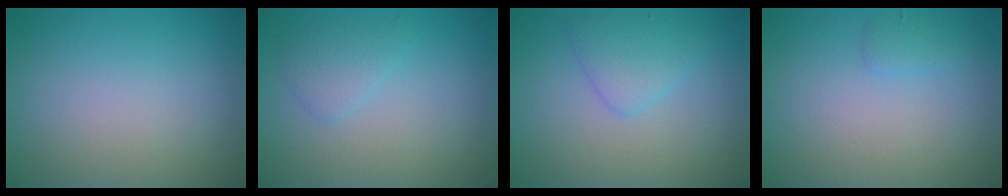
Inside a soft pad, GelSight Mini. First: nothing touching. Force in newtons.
{"total": 1.6, "press": 1.6, "slide": 0.0}
{"total": 2.5, "press": 2.5, "slide": 0.1}
{"total": 1.0, "press": 0.9, "slide": 0.1}